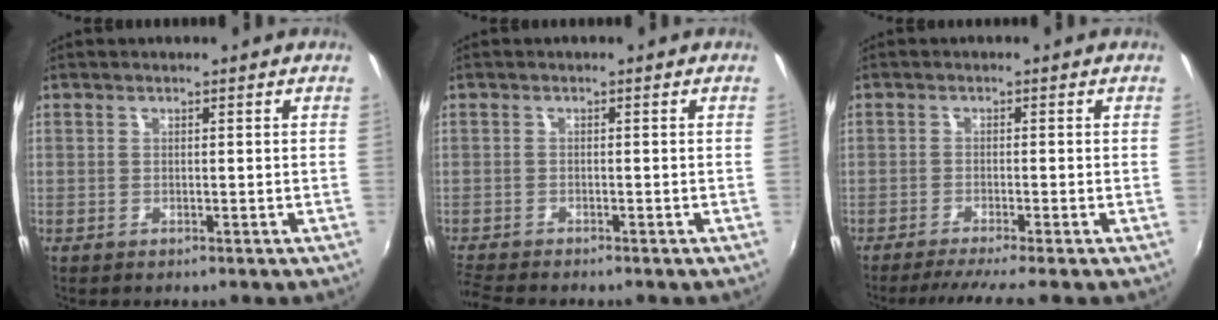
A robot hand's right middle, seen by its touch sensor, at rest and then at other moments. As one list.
[{"total": 4.1, "force": [-3.9, 0.1, 1.2], "torque": [-0.039, -0.021, -0.076]}, {"total": 5.0, "force": [-4.2, -1.2, 2.3], "torque": [-0.053, -0.013, -0.072]}]